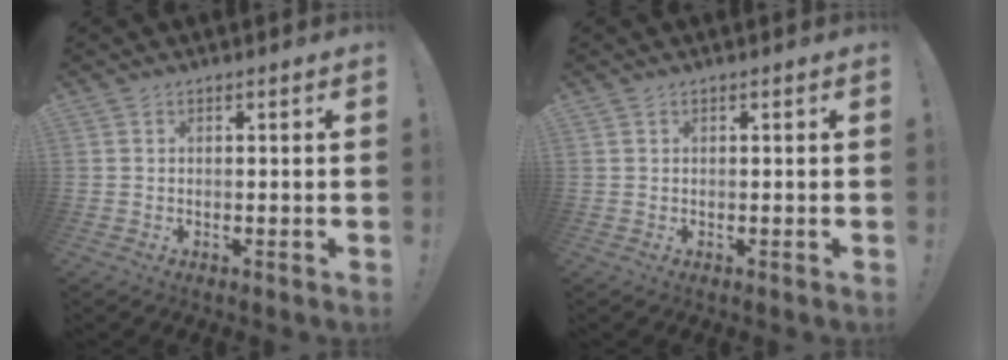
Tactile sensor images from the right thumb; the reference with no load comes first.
{"total": 0.0}